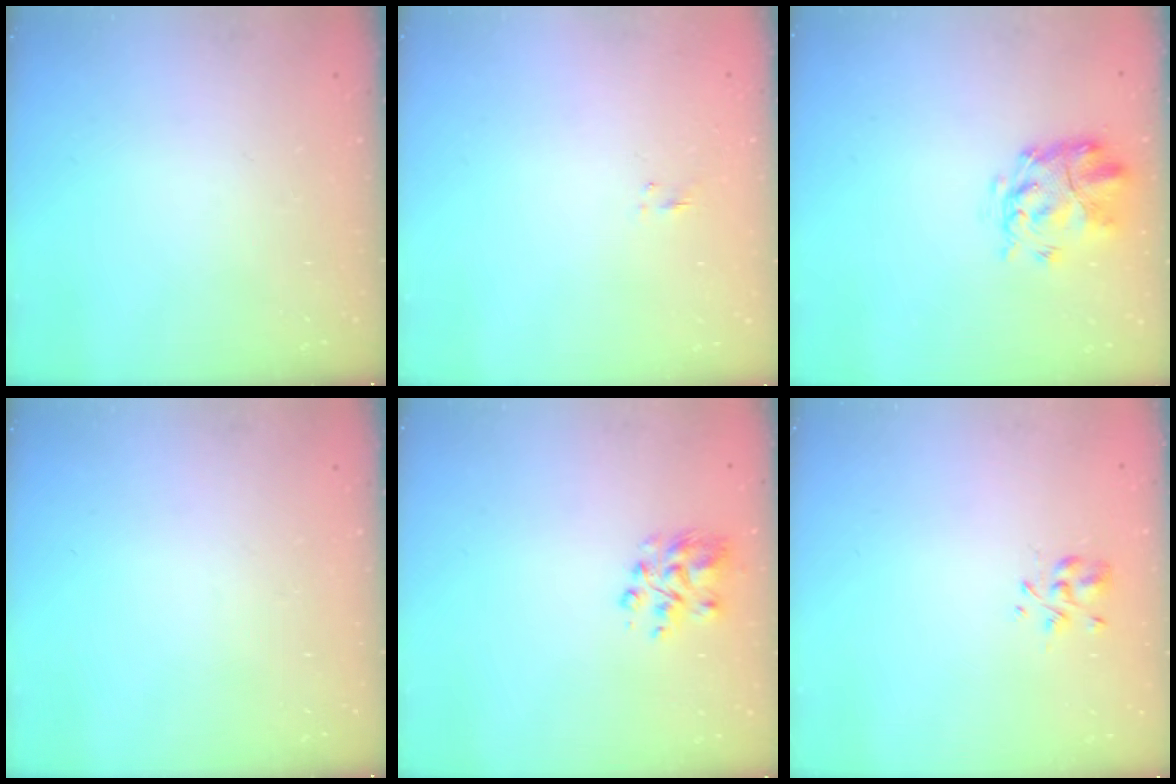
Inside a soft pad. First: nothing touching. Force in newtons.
{"total": 1.3, "press": 1.1, "slide": 0.6}
{"total": 3.9, "press": 3.5, "slide": 1.7}
{"total": 0.0}
{"total": 5.5, "press": 5.4, "slide": 0.8}
{"total": 2.0, "press": 1.8, "slide": 0.9}